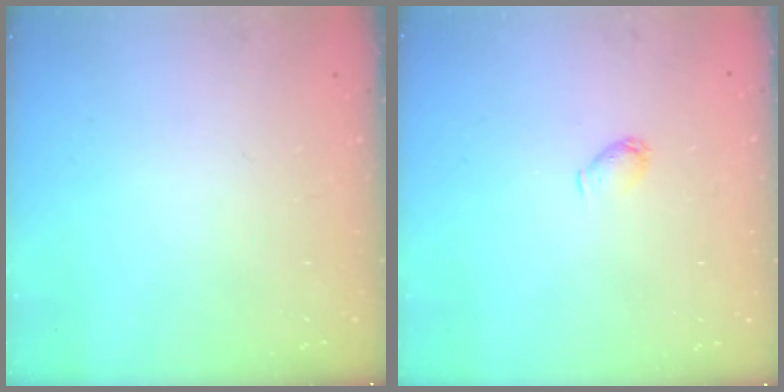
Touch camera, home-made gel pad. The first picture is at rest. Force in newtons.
{"total": 3.1, "press": 3.1, "slide": 0.6}